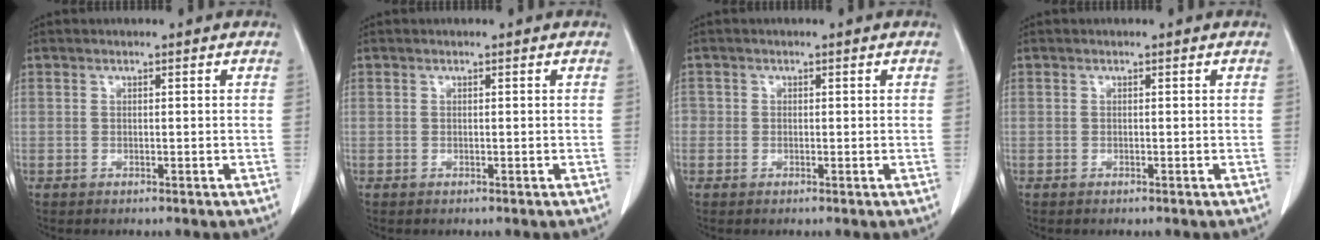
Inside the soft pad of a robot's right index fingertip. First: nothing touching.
{"total": 0.0}
{"total": 1.1, "force": [0.0, 1.0, 0.3], "torque": [0.005, 0.003, -0.004]}
{"total": 0.0}